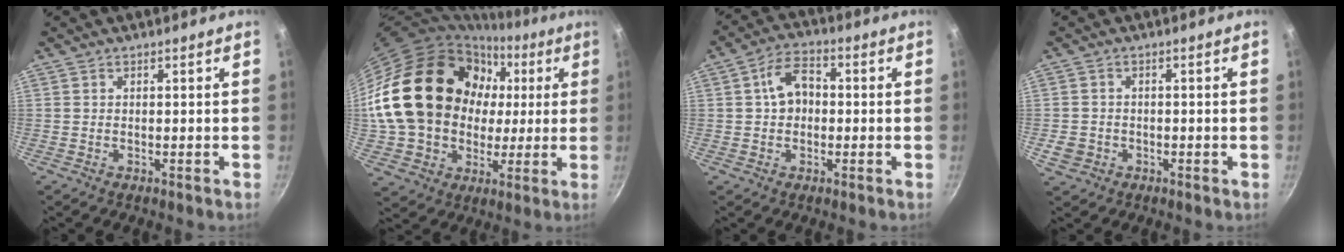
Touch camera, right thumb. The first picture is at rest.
{"total": 25.1, "force": [3.0, 20.4, 14.4], "torque": [-0.240, 0.039, 0.073]}
{"total": 6.9, "force": [0.4, 5.0, 4.8], "torque": [-0.061, 0.020, -0.002]}
{"total": 3.6, "force": [-1.1, 3.1, 1.5], "torque": [-0.022, 0.010, -0.013]}